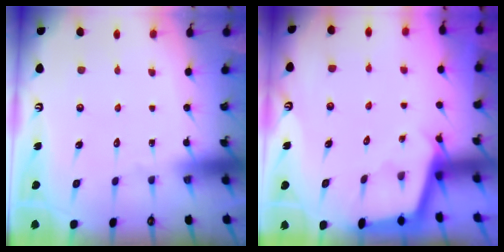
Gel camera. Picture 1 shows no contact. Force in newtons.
{"total": 2.5, "press": 2.5, "slide": 0.2}